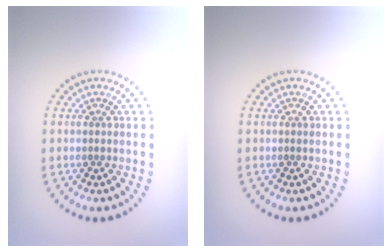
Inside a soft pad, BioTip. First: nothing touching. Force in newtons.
{"total": 0.0}